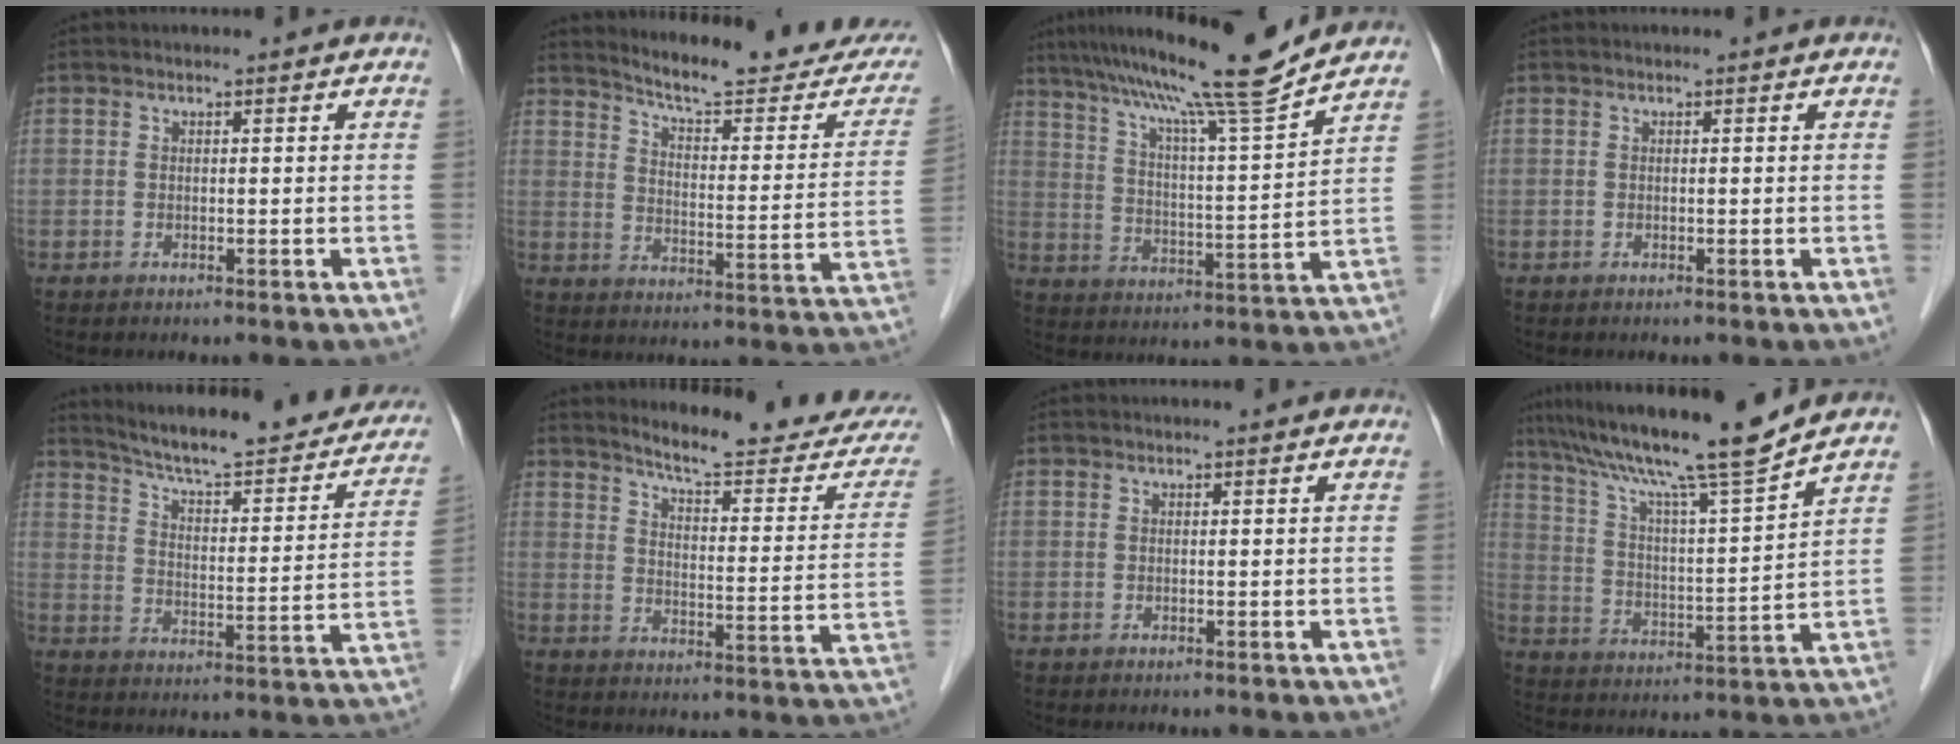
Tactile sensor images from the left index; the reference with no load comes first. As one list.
[{"total": 18.9, "force": [17.7, 1.7, 6.4], "torque": [-0.085, -0.084, 0.219]}, {"total": 15.6, "force": [13.1, -1.8, 8.3], "torque": [-0.142, -0.010, 0.202]}, {"total": 0.0}, {"total": 25.0, "force": [21.7, 4.3, 11.6], "torque": [-0.161, -0.043, 0.273]}, {"total": 17.6, "force": [16.5, 1.2, 6.0], "torque": [-0.075, -0.089, 0.198]}, {"total": 0.0}, {"total": 15.4, "force": [12.9, -1.4, 8.4], "torque": [-0.148, -0.006, 0.213]}]